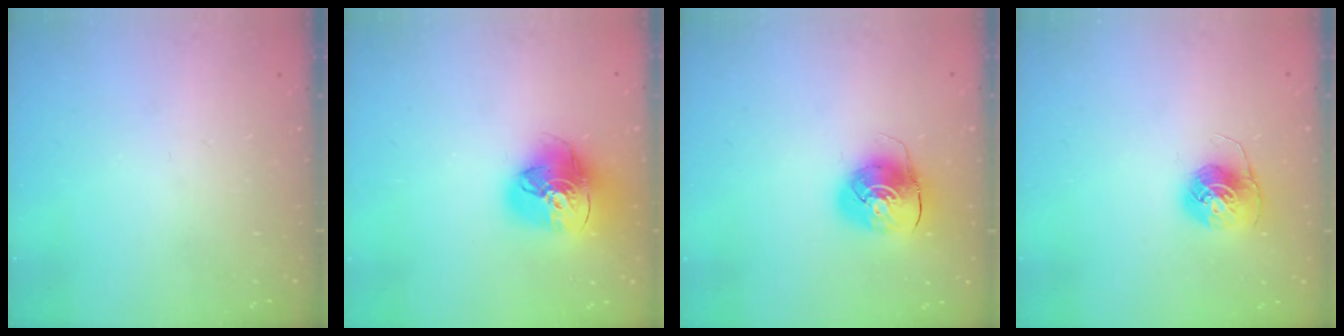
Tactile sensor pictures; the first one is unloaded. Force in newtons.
{"total": 18.3, "press": 18.2, "slide": 2.0}
{"total": 9.1, "press": 9.0, "slide": 0.8}
{"total": 7.1, "press": 7.1, "slide": 0.5}